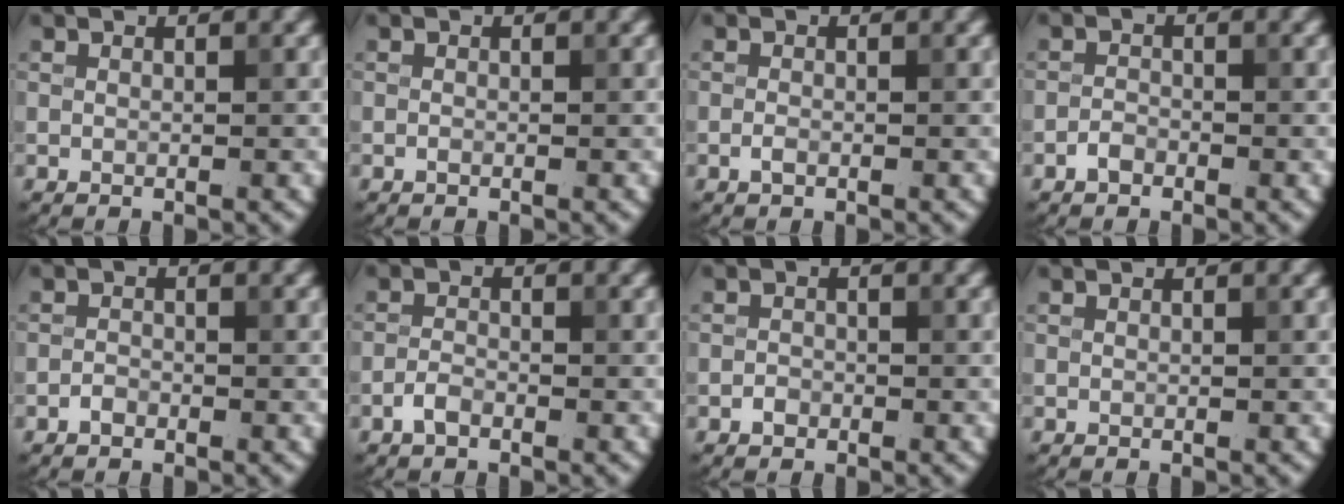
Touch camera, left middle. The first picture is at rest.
{"total": 0.0}
{"total": 0.7, "force": [-0.4, 0.3, 0.5], "torque": [-0.012, -0.001, -0.008]}
{"total": 1.2, "force": [-0.8, 0.7, 0.5], "torque": [-0.008, 0.003, -0.019]}
{"total": 0.9, "force": [-0.7, 0.5, 0.4], "torque": [-0.005, 0.001, -0.014]}
{"total": 1.4, "force": [-1.0, 0.6, 0.8], "torque": [-0.017, 0.003, -0.023]}
{"total": 0.9, "force": [-0.5, 0.7, 0.3], "torque": [-0.002, 0.000, -0.011]}
{"total": 0.0}